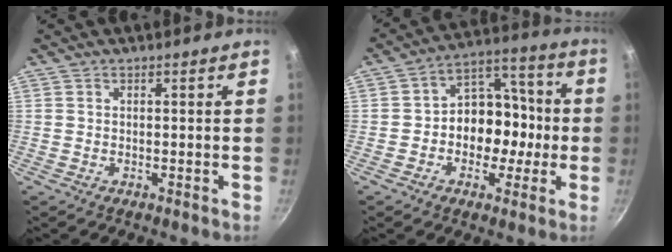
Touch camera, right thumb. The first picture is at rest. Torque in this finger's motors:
{"motor_torque": [-0.25, 0.74, 0.36, 0.40, 0.05]}